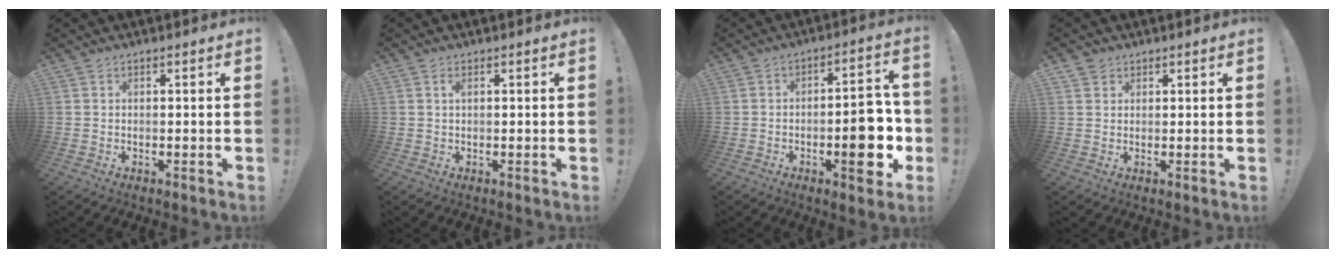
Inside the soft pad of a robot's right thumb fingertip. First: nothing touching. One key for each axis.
{"total": 1.1, "fx": 0.3, "fy": 0.3, "fz": 1.0, "tx": -0.016, "ty": 0.001, "tz": 0.004}
{"total": 14.4, "fx": -3.6, "fy": 5.4, "fz": 12.9, "tx": -0.160, "ty": 0.015, "tz": -0.050}
{"total": 2.2, "fx": 1.5, "fy": 1.6, "fz": 0.2, "tx": 0.000, "ty": -0.005, "tz": 0.027}